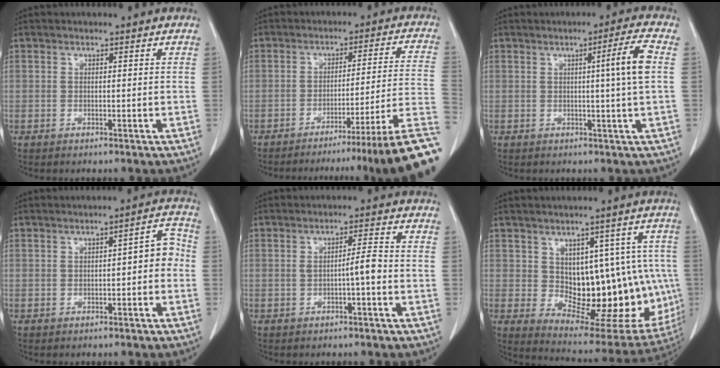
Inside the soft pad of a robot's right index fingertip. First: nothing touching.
{"total": 17.8, "force": [-13.5, -2.5, 11.2], "torque": [-0.060, 0.004, -0.187]}
{"total": 5.5, "force": [0.6, -1.3, 5.3], "torque": [-0.080, 0.000, 0.011]}
{"total": 4.3, "force": [-0.8, 1.5, 3.9], "torque": [-0.046, 0.024, -0.010]}
{"total": 2.9, "force": [-0.8, 0.0, 2.8], "torque": [-0.041, 0.005, -0.012]}
{"total": 17.2, "force": [-0.2, 8.7, 14.9], "torque": [-0.169, 0.016, 0.030]}